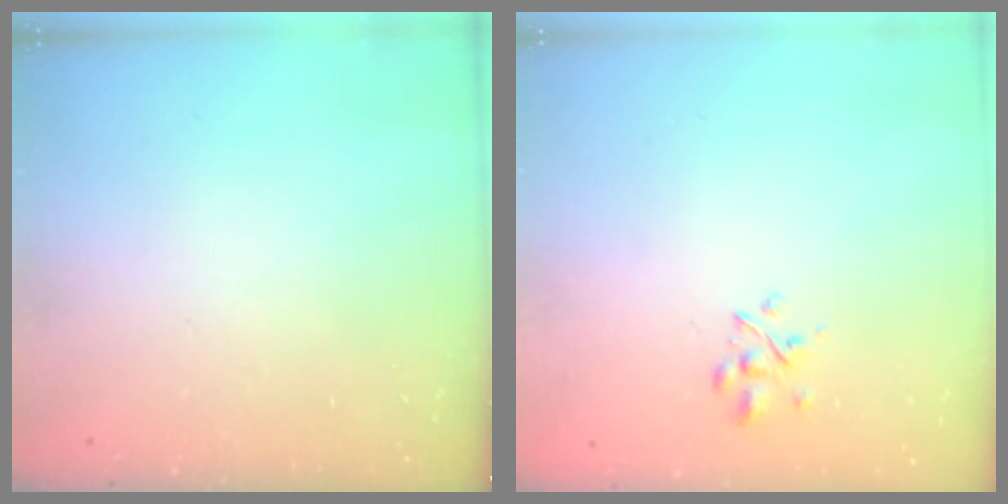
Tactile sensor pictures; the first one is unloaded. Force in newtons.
{"total": 2.3, "press": 2.2, "slide": 0.9}